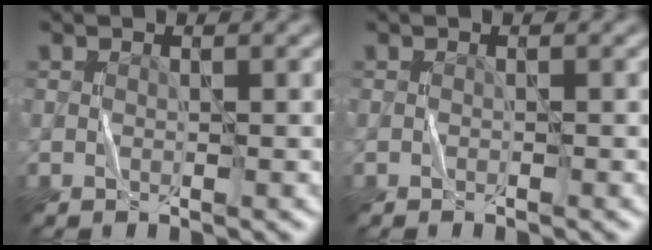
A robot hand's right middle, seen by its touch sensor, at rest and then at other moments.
{"total": 0.0}